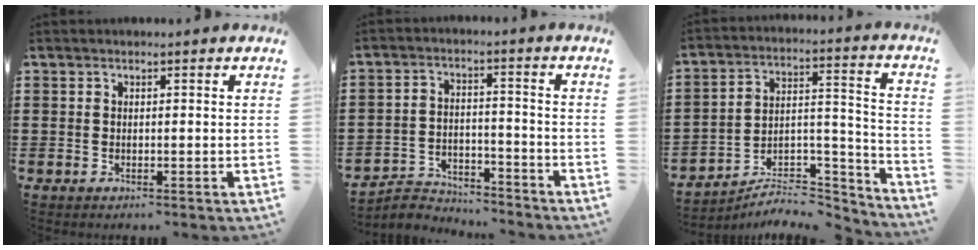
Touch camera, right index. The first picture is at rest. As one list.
[{"total": 4.6, "force": [-4.5, 0.7, 0.2], "torque": [-0.009, 0.010, -0.094]}, {"total": 5.9, "force": [-5.2, 2.1, 1.9], "torque": [-0.028, 0.004, -0.102]}]